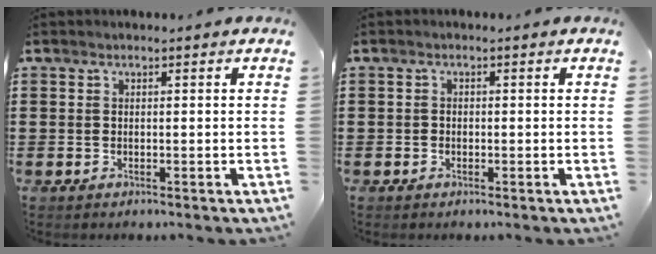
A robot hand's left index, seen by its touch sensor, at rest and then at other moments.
{"total": 0.8, "force": [-0.5, 0.5, 0.3], "torque": [-0.007, 0.000, -0.010]}